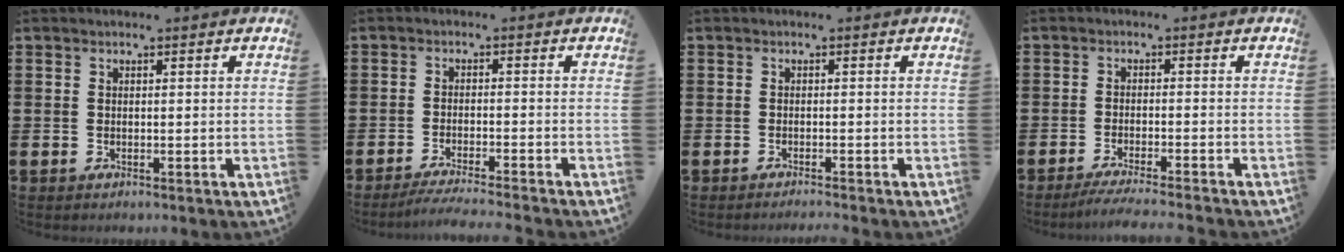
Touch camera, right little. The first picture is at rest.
{"total": 2.8, "force": [-2.5, -0.4, 1.2], "torque": [-0.017, -0.002, -0.047]}
{"total": 0.7, "force": [-0.7, -0.2, 0.1], "torque": [-0.001, -0.001, -0.014]}
{"total": 2.7, "force": [-2.3, -0.3, 1.4], "torque": [-0.020, -0.004, -0.042]}